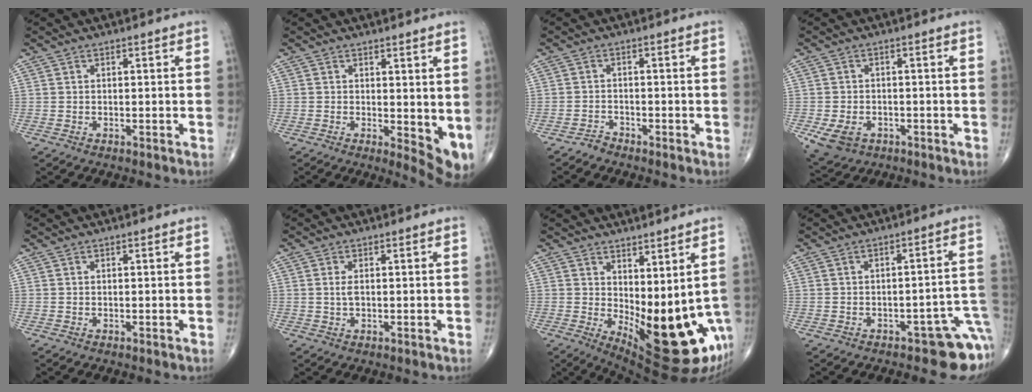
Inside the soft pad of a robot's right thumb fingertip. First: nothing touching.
{"total": 6.7, "force": [0.7, 2.9, 6.0], "torque": [-0.070, -0.018, 0.016]}
{"total": 1.6, "force": [-1.5, 0.5, -0.3], "torque": [0.010, 0.000, -0.031]}
{"total": 6.3, "force": [-2.5, 4.7, 3.3], "torque": [-0.058, 0.008, -0.033]}
{"total": 0.0}
{"total": 1.9, "force": [0.2, 1.0, 1.7], "torque": [-0.035, -0.002, 0.003]}
{"total": 17.9, "force": [-2.0, 7.4, 16.2], "torque": [-0.197, -0.032, 0.000]}
{"total": 9.0, "force": [-4.8, 4.1, 6.4], "torque": [-0.034, 0.045, -0.059]}